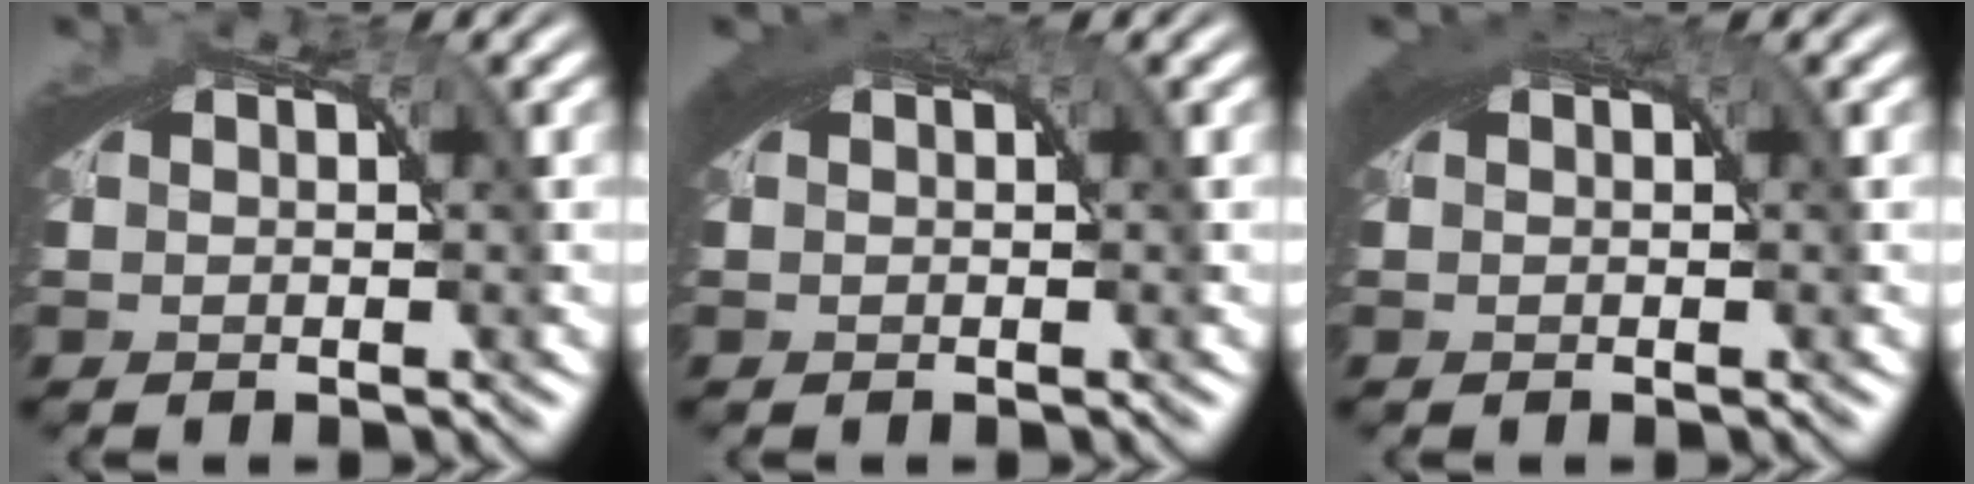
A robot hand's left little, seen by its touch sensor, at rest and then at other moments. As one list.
[{"total": 2.1, "force": [1.1, 0.5, 1.7], "torque": [-0.020, 0.010, 0.013]}, {"total": 2.1, "force": [1.1, 0.6, 1.7], "torque": [-0.021, 0.009, 0.013]}]